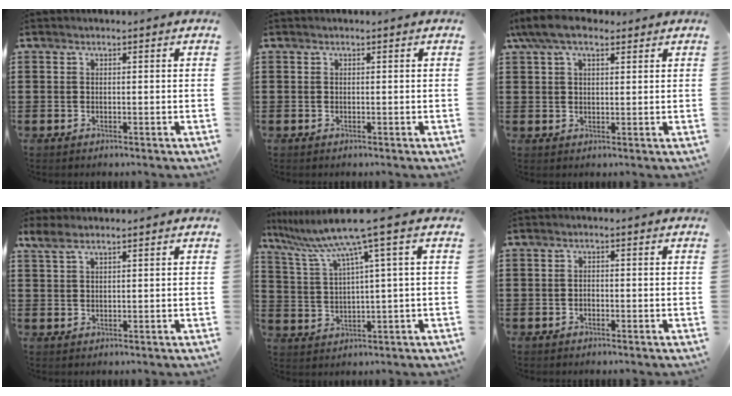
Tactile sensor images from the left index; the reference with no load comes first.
{"total": 0.0}
{"total": 6.5, "force": [4.3, 2.6, 4.1], "torque": [-0.090, 0.006, 0.080]}
{"total": 2.5, "force": [1.7, 0.6, 1.7], "torque": [-0.037, 0.002, 0.031]}
{"total": 8.4, "force": [4.9, -0.9, 6.7], "torque": [-0.162, -0.035, 0.073]}
{"total": 0.8, "force": [-0.6, 0.4, 0.4], "torque": [-0.011, -0.002, -0.011]}